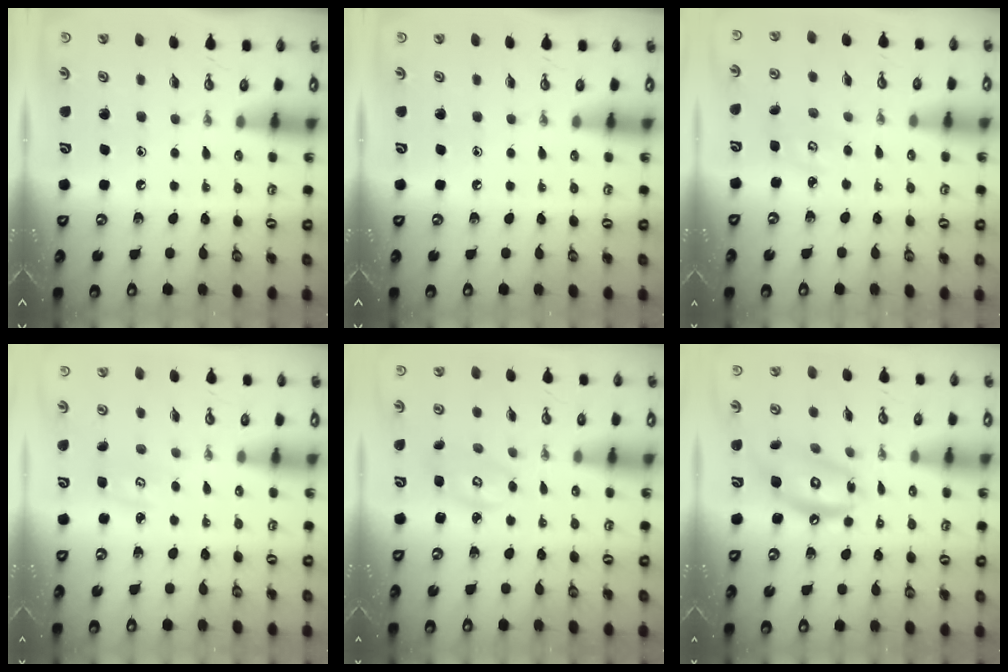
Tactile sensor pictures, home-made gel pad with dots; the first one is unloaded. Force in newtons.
{"total": 0.0}
{"total": 2.9, "press": 2.8, "slide": 0.3}
{"total": 2.8, "press": 2.8, "slide": 0.2}
{"total": 4.4, "press": 4.3, "slide": 0.5}
{"total": 12.6, "press": 12.5, "slide": 1.1}